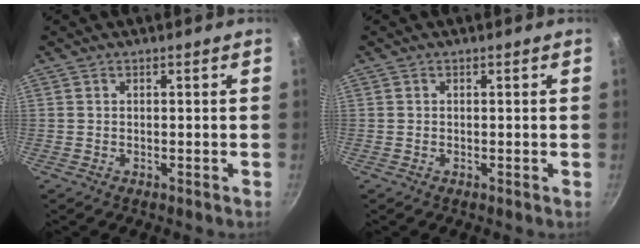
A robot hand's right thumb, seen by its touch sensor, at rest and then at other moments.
{"total": 0.0}